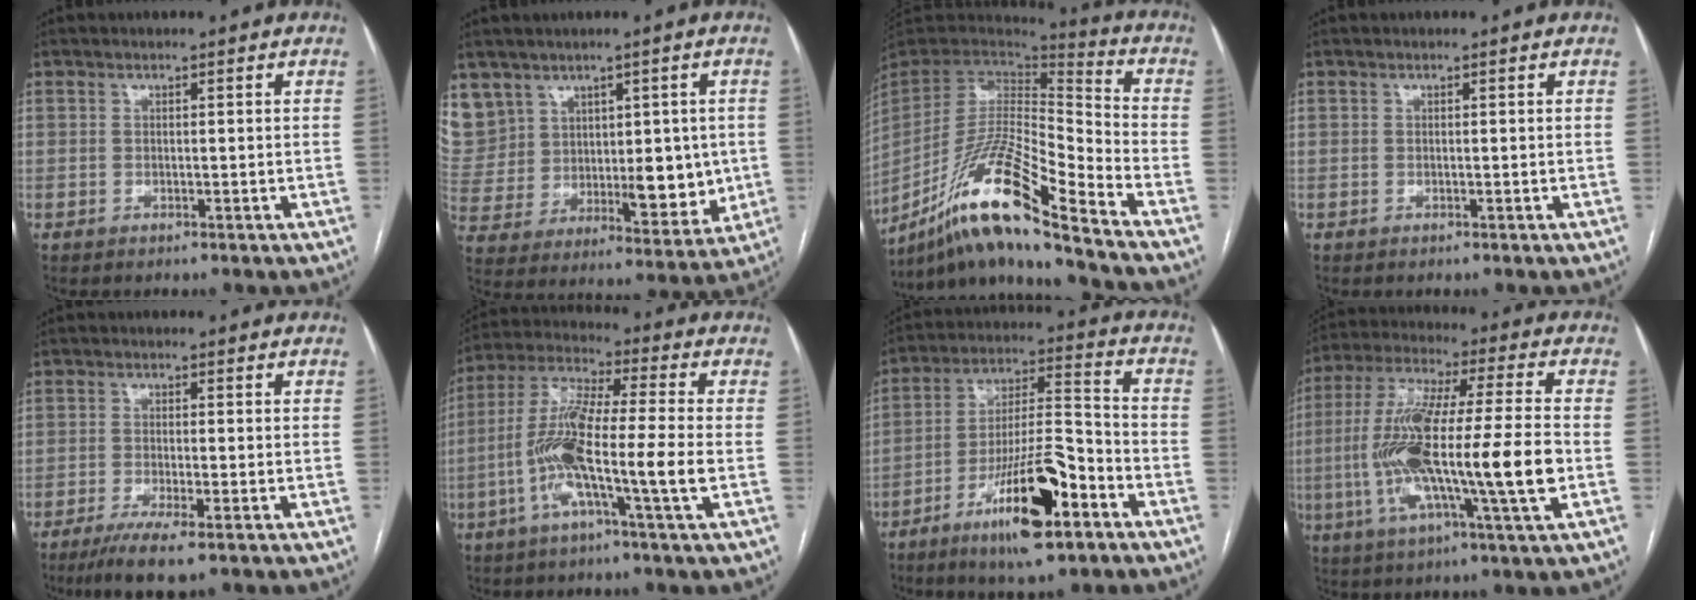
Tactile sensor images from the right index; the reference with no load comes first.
{"total": 17.2, "force": [6.6, 13.5, 8.3], "torque": [-0.172, 0.053, 0.165]}
{"total": 19.7, "force": [-14.3, -0.1, 13.5], "torque": [-0.291, -0.019, -0.270]}
{"total": 0.0}
{"total": 6.8, "force": [-4.5, 0.3, 5.1], "torque": [-0.086, -0.017, -0.073]}
{"total": 13.8, "force": [-3.4, 0.1, 13.4], "torque": [-0.271, 0.003, -0.074]}
{"total": 16.4, "force": [-8.8, 3.0, 13.5], "torque": [-0.249, -0.008, -0.143]}
{"total": 20.1, "force": [-3.2, 1.3, 19.8], "torque": [-0.387, 0.000, -0.057]}